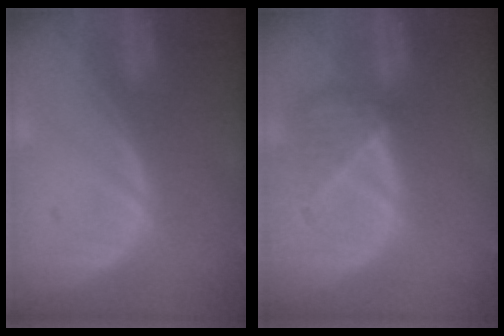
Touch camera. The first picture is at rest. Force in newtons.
{"total": 3.6, "press": 3.5, "slide": 1.0}